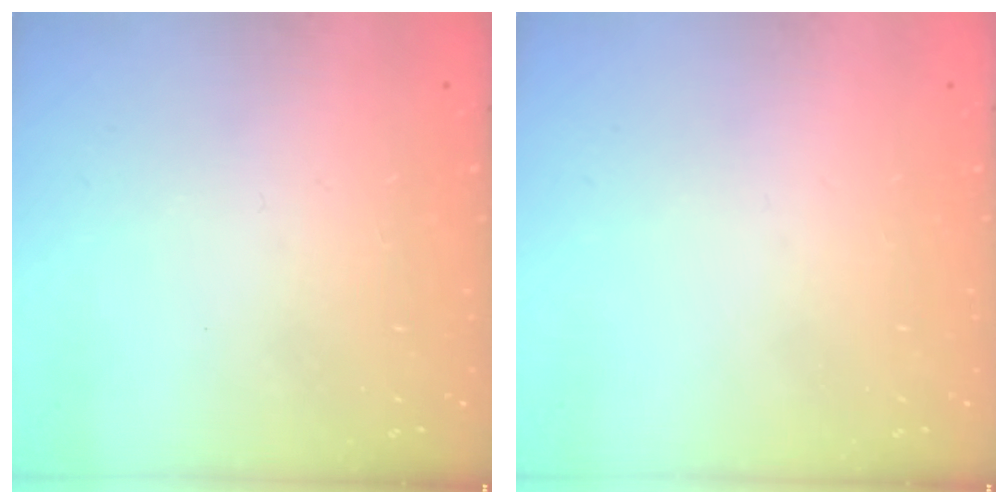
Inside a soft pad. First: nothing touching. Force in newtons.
{"total": 0.0}